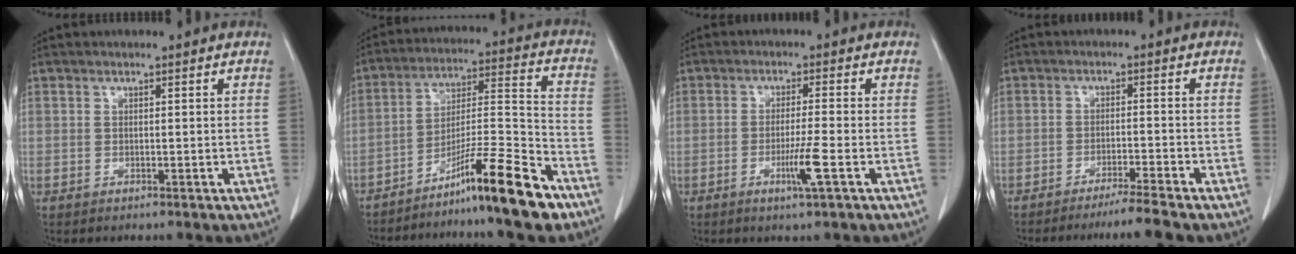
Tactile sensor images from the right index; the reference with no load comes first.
{"total": 14.9, "force": [-10.6, -0.5, 10.5], "torque": [-0.172, 0.001, -0.178]}
{"total": 4.8, "force": [-1.9, -0.6, 4.3], "torque": [-0.079, -0.010, -0.036]}
{"total": 5.4, "force": [-4.6, -1.6, 2.4], "torque": [-0.032, -0.017, -0.078]}